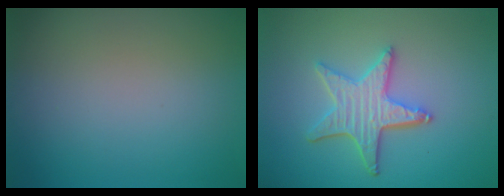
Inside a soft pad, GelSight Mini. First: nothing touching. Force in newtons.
{"total": 4.1, "press": 3.6, "slide": 2.0}